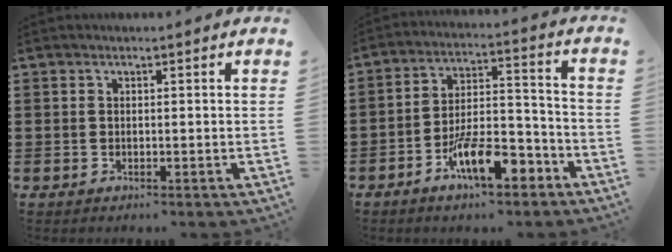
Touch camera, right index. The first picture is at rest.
{"total": 11.1, "force": [-6.6, 3.9, 8.0], "torque": [-0.139, 0.019, -0.116]}